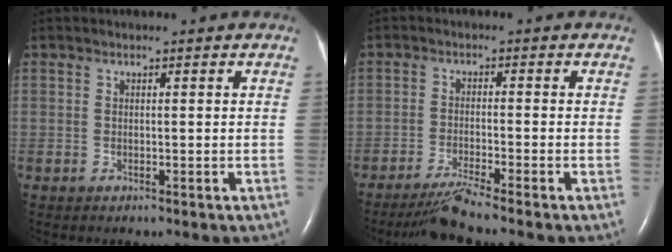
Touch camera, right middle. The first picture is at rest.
{"total": 4.6, "force": [-3.9, -1.7, 1.8], "torque": [-0.043, -0.024, -0.077]}